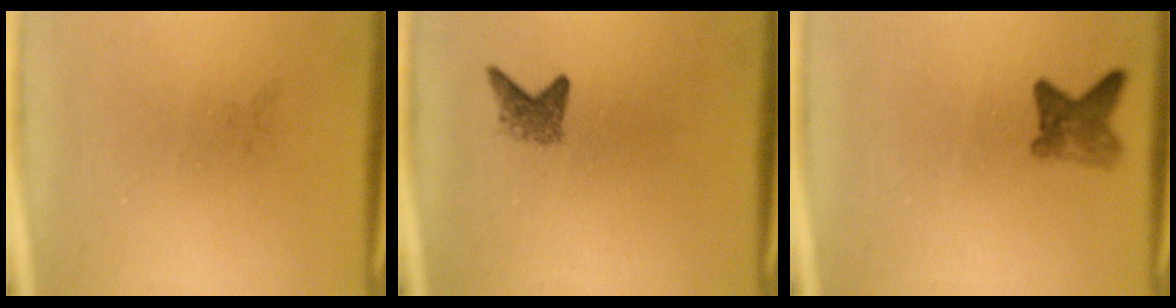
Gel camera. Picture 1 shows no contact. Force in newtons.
{"total": 2.0}
{"total": 3.2}